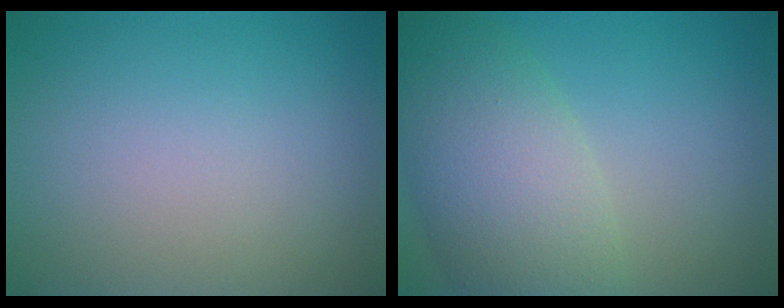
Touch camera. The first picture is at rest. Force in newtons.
{"total": 7.5, "press": 7.5, "slide": 0.6}